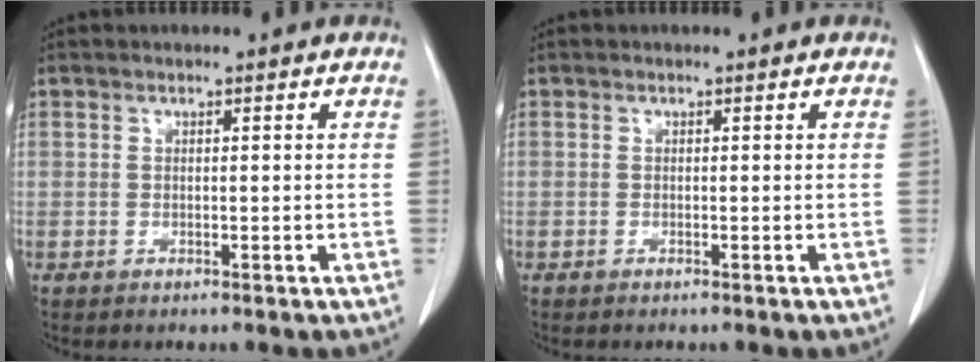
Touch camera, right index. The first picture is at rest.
{"total": 0.0}